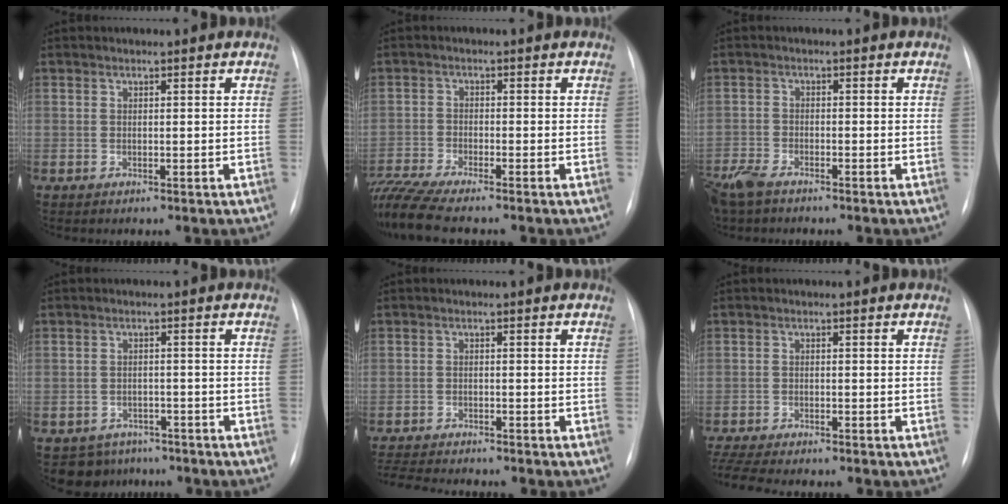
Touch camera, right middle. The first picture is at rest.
{"total": 8.2, "force": [-7.3, -0.6, 3.6], "torque": [-0.069, -0.019, -0.128]}
{"total": 5.8, "force": [-4.7, 1.8, 2.8], "torque": [-0.060, -0.013, -0.091]}
{"total": 5.3, "force": [-4.1, 3.4, -0.2], "torque": [0.011, 0.015, -0.056]}
{"total": 7.6, "force": [-7.1, 0.6, 2.7], "torque": [-0.044, -0.013, -0.112]}
{"total": 9.7, "force": [-8.4, 1.6, 4.5], "torque": [-0.076, -0.008, -0.128]}